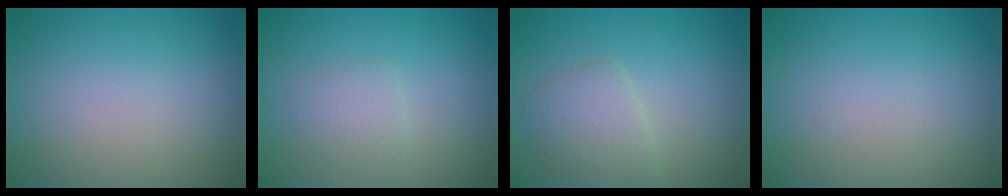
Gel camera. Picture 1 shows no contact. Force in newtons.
{"total": 1.6, "press": 1.6, "slide": 0.1}
{"total": 2.9, "press": 2.9, "slide": 0.2}
{"total": 0.0}